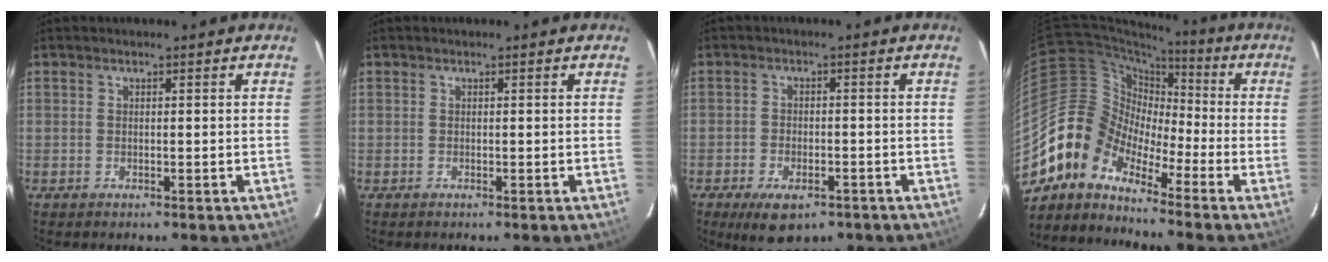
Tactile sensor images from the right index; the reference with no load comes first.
{"total": 0.5, "force": [-0.2, 0.5, -0.1], "torque": [0.000, 0.001, -0.004]}
{"total": 8.5, "force": [-5.5, 4.1, 5.1], "torque": [-0.108, -0.017, -0.082]}
{"total": 11.1, "force": [-7.8, 7.2, 3.1], "torque": [-0.061, 0.031, -0.179]}